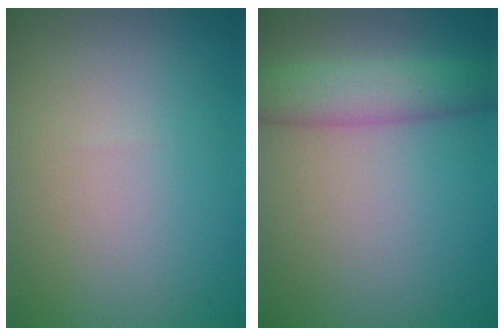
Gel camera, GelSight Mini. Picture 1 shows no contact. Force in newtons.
{"total": 4.4, "press": 4.4, "slide": 0.5}